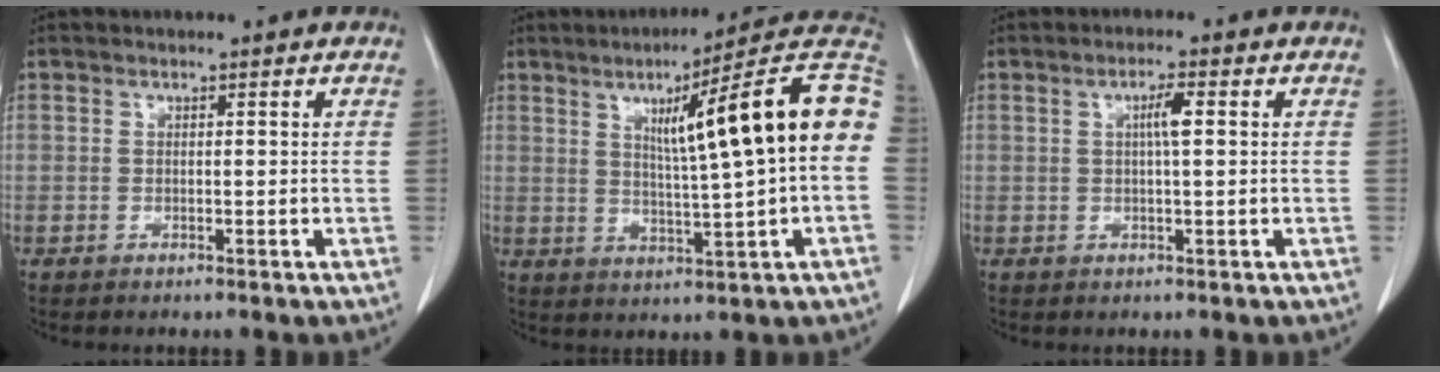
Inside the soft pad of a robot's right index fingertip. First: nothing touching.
{"total": 17.8, "force": [3.0, 0.0, 17.5], "torque": [-0.237, 0.028, 0.035]}
{"total": 2.9, "force": [0.6, 0.1, 2.8], "torque": [-0.050, 0.002, 0.009]}